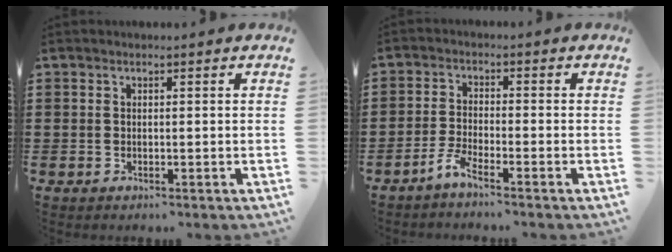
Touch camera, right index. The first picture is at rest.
{"total": 2.8, "force": [-2.4, 0.2, 1.5], "torque": [-0.042, 0.000, -0.051]}